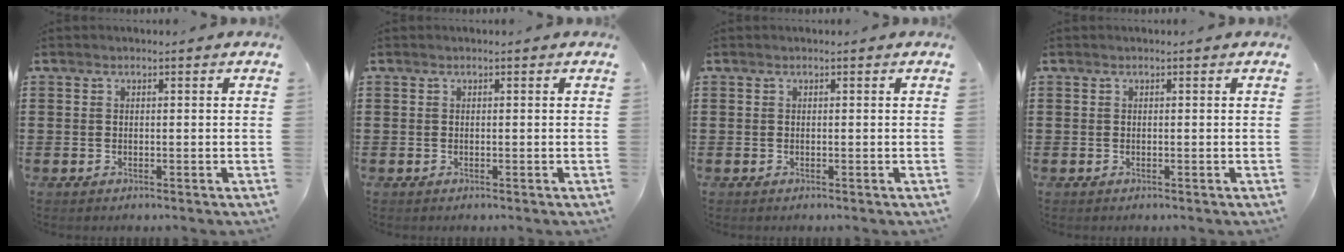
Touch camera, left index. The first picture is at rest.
{"total": 0.0}
{"total": 0.0}
{"total": 0.0}